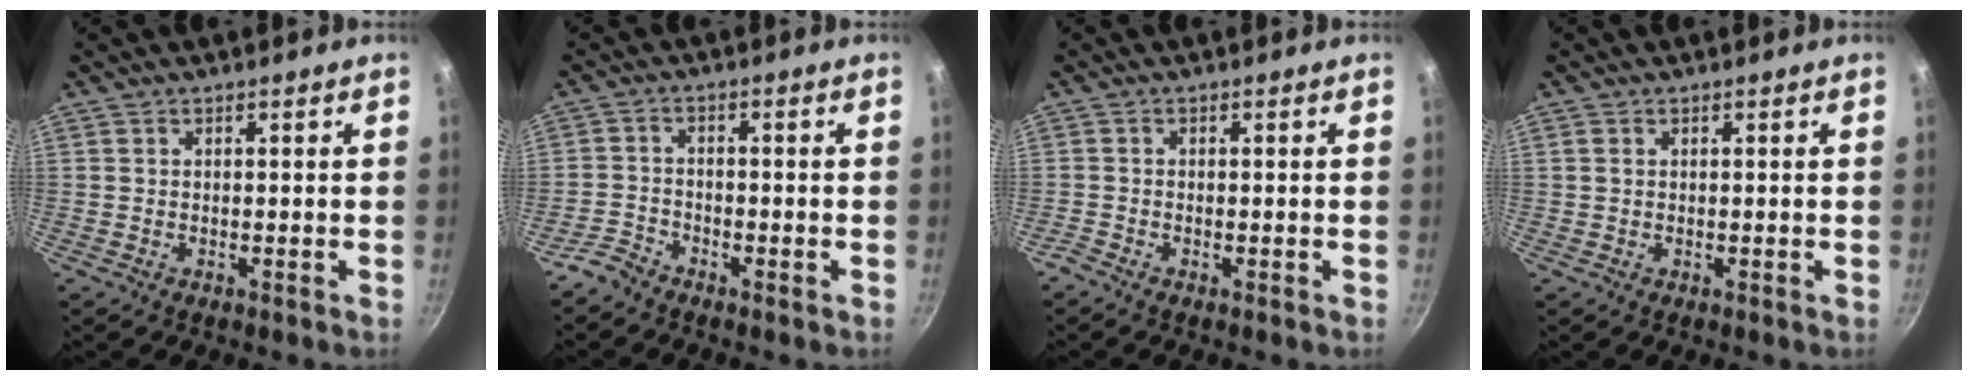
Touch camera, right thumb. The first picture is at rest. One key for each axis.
{"total": 3.3, "fx": -2.9, "fy": 1.4, "fz": 0.7, "tx": -0.014, "ty": 0.024, "tz": -0.062}
{"total": 1.0, "fx": -0.8, "fy": 0.3, "fz": 0.5, "tx": -0.021, "ty": 0.003, "tz": -0.021}
{"total": 0.8, "fx": 0.3, "fy": 0.6, "fz": 0.5, "tx": -0.010, "ty": 0.001, "tz": 0.004}